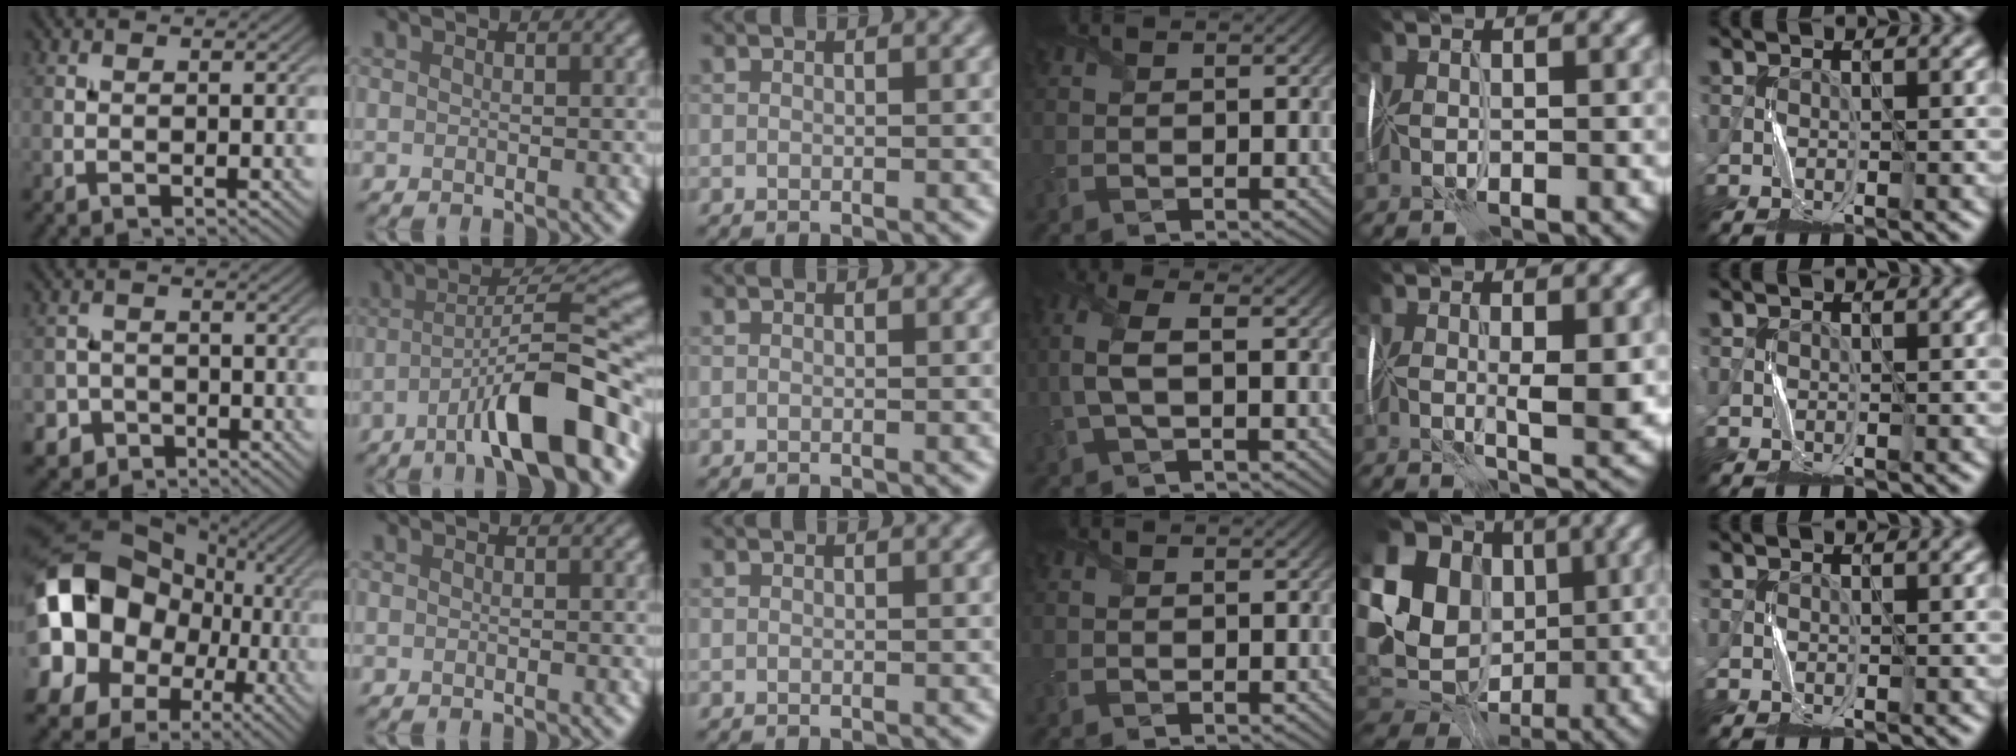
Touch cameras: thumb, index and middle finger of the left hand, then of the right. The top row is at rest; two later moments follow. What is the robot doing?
{"motion": "fold", "object": "handkerchief"}